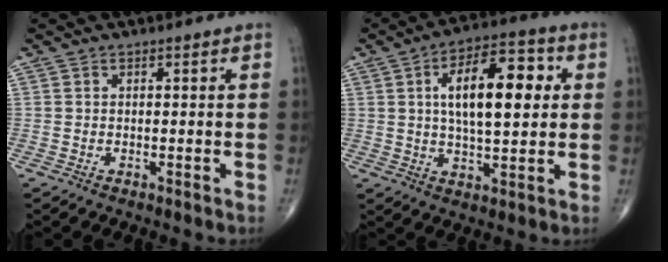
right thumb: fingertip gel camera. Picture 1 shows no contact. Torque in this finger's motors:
{"motor_torque": [-0.09, 0.61, 0.91, 0.04, 0.10]}